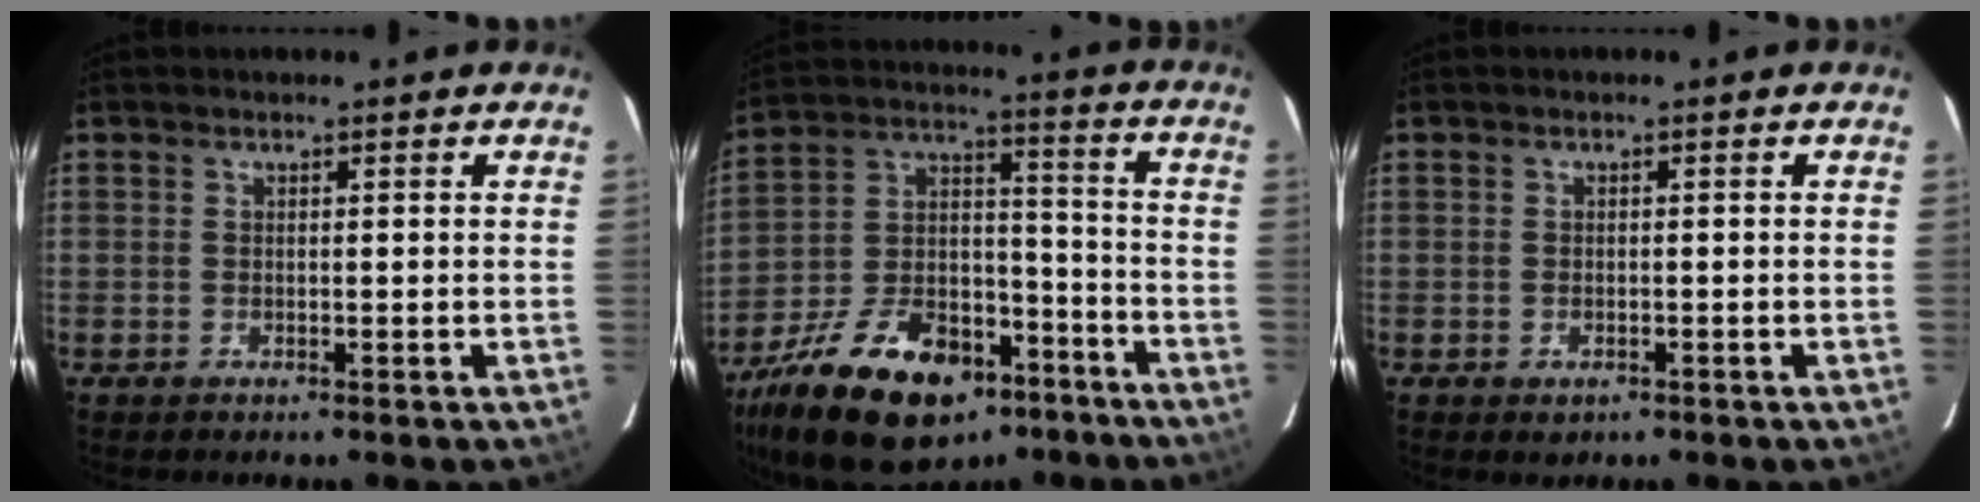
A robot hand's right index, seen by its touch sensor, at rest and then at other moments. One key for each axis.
{"total": 25.6, "fx": -16.3, "fy": 13.1, "fz": 14.7, "tx": -0.293, "ty": 0.009, "tz": -0.254}
{"total": 1.8, "fx": -1.0, "fy": 1.4, "fz": 0.8, "tx": -0.013, "ty": -0.002, "tz": -0.011}